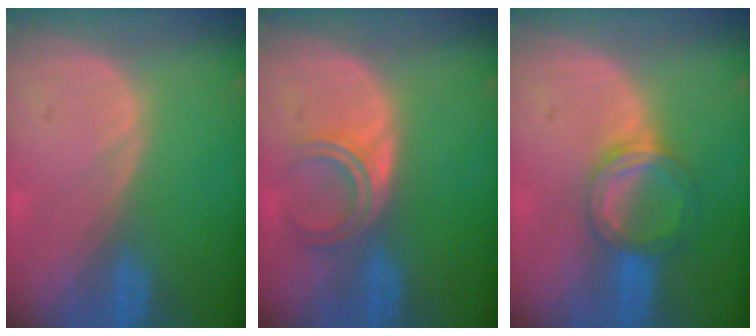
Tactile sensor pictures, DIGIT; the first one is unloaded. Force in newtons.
{"total": 4.7, "press": 4.0, "slide": 2.4}
{"total": 5.3, "press": 5.0, "slide": 1.7}